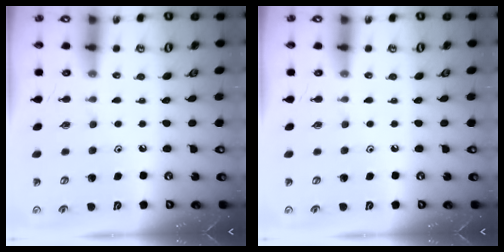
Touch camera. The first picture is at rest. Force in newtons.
{"total": 0.0}